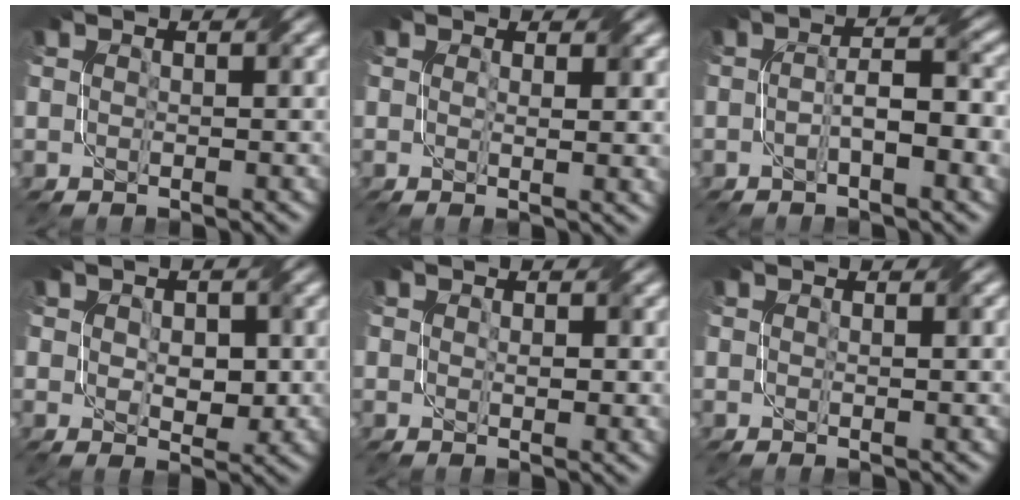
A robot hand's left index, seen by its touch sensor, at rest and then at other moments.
{"total": 1.9, "force": [0.7, 0.4, 1.7], "torque": [-0.025, -0.004, 0.012]}
{"total": 4.8, "force": [-1.0, 1.2, 4.6], "torque": [-0.078, 0.007, -0.020]}
{"total": 3.5, "force": [0.3, 2.3, 2.6], "torque": [-0.043, -0.006, 0.007]}
{"total": 1.6, "force": [0.4, 0.9, 1.3], "torque": [-0.022, -0.004, 0.010]}
{"total": 1.1, "force": [0.4, 0.1, 1.1], "torque": [-0.014, 0.000, 0.002]}